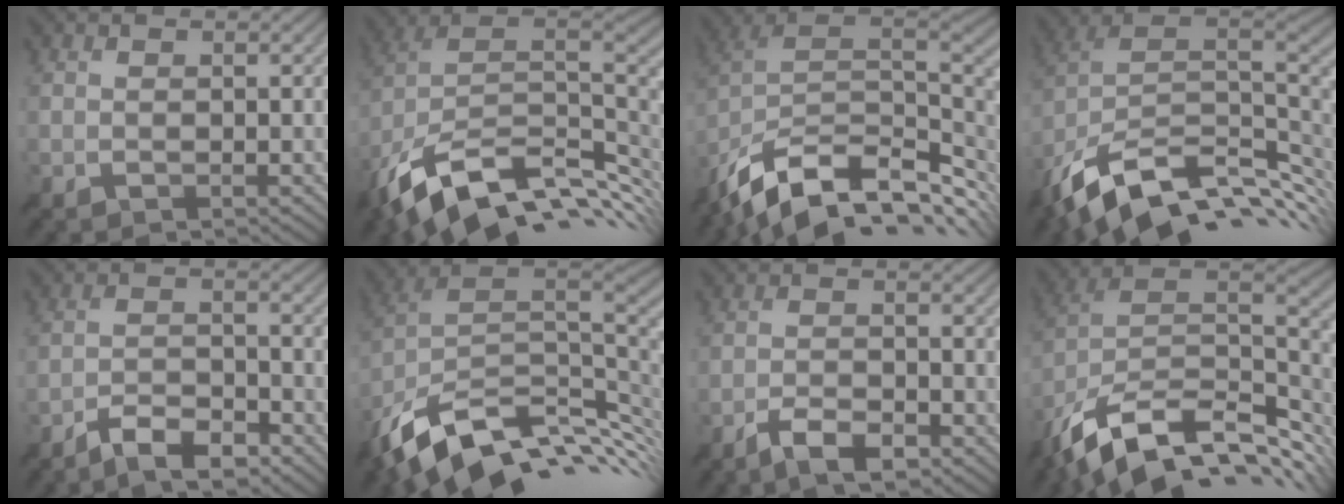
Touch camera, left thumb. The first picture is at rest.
{"total": 15.9, "force": [-5.7, 8.8, 12.0], "torque": [-0.265, -0.019, -0.096]}
{"total": 15.2, "force": [-6.7, 8.3, 10.9], "torque": [-0.243, -0.025, -0.117]}
{"total": 15.2, "force": [-5.7, 8.3, 11.4], "torque": [-0.250, -0.022, -0.094]}
{"total": 6.2, "force": [-4.9, 1.6, 3.4], "torque": [-0.064, 0.003, -0.096]}
{"total": 13.8, "force": [-5.1, 7.7, 10.2], "torque": [-0.228, -0.021, -0.084]}
{"total": 5.0, "force": [-3.6, 1.3, 3.2], "torque": [-0.065, 0.001, -0.068]}
{"total": 15.8, "force": [-7.3, 8.2, 11.3], "torque": [-0.253, -0.022, -0.125]}